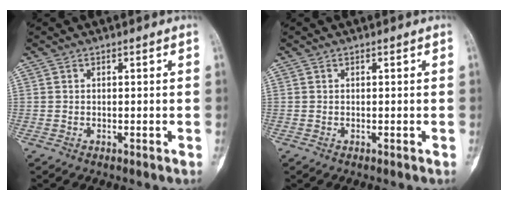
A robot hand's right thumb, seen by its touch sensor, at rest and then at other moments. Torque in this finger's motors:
{"motor_torque": [0.01, -0.01, 0.04, -0.04, 0.01]}